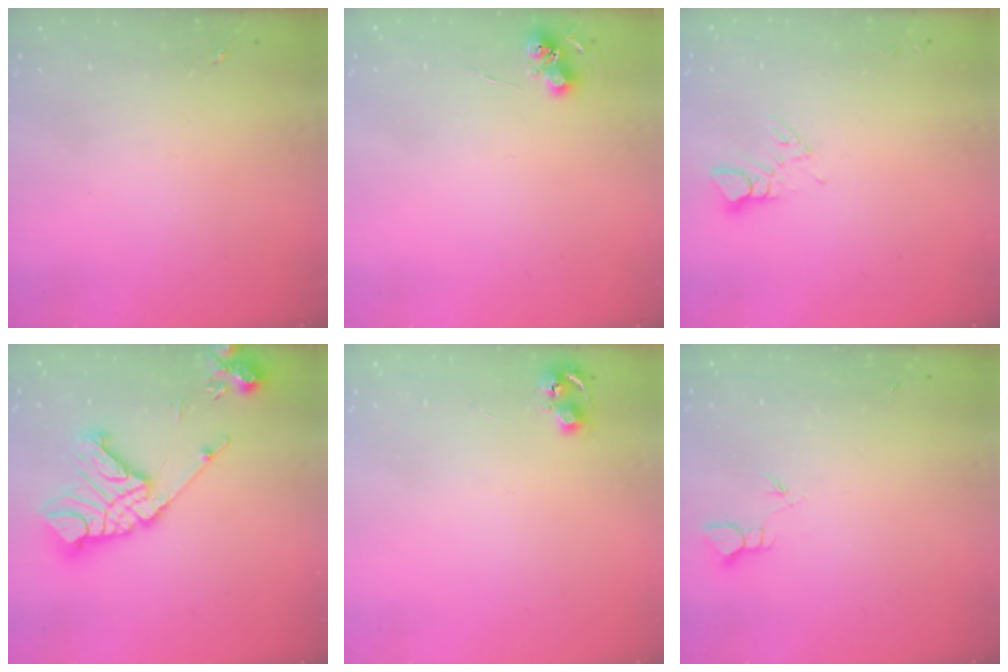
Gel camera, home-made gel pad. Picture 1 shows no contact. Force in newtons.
{"total": 6.2, "press": 6.2, "slide": 0.5}
{"total": 3.8, "press": 3.8, "slide": 0.3}
{"total": 18.0, "press": 17.9, "slide": 2.5}
{"total": 5.3, "press": 5.3, "slide": 0.5}
{"total": 2.3, "press": 2.3, "slide": 0.1}